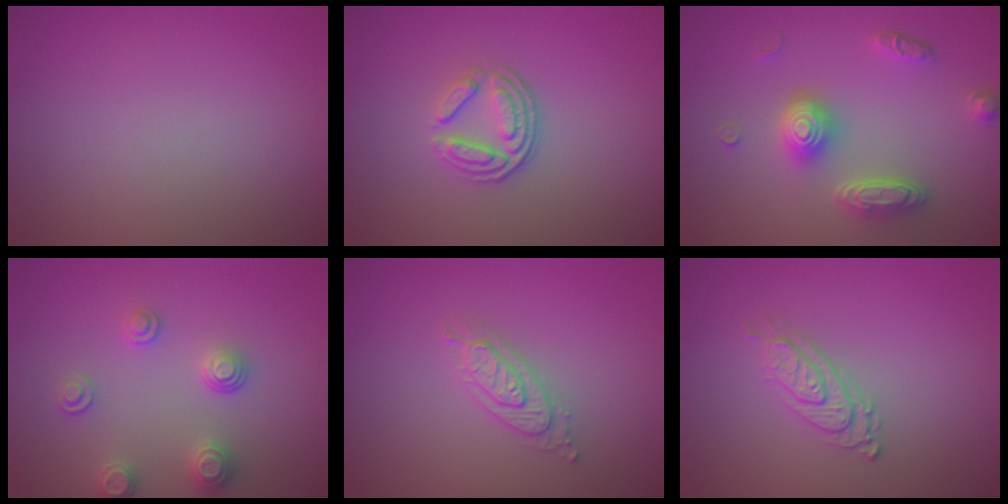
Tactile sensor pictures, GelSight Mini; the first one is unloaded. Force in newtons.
{"total": 3.5, "press": 2.7, "slide": 2.2}
{"total": 4.1, "press": 3.4, "slide": 2.4}
{"total": 2.6, "press": 2.6, "slide": 0.6}
{"total": 2.1, "press": 2.1, "slide": 0.2}
{"total": 2.7, "press": 2.0, "slide": 1.8}